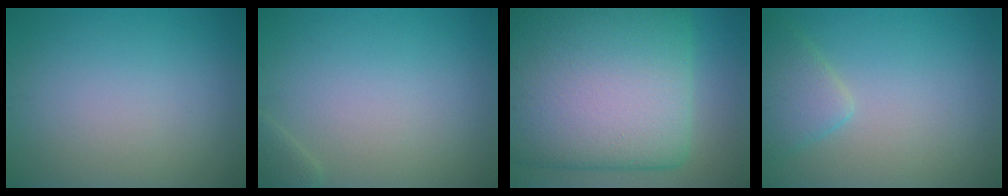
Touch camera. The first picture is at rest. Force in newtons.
{"total": 1.1, "press": 1.1, "slide": 0.1}
{"total": 22.3, "press": 22.3, "slide": 0.8}
{"total": 2.8, "press": 2.8, "slide": 0.2}